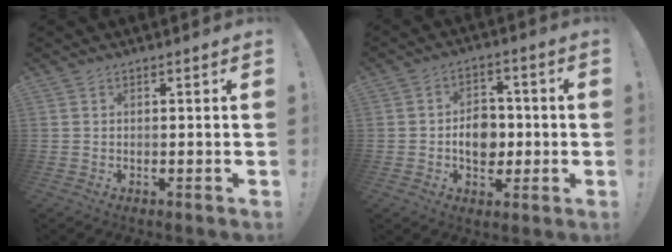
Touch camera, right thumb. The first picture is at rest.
{"total": 9.1, "force": [-1.1, 7.3, 5.4], "torque": [-0.085, 0.010, -0.018]}